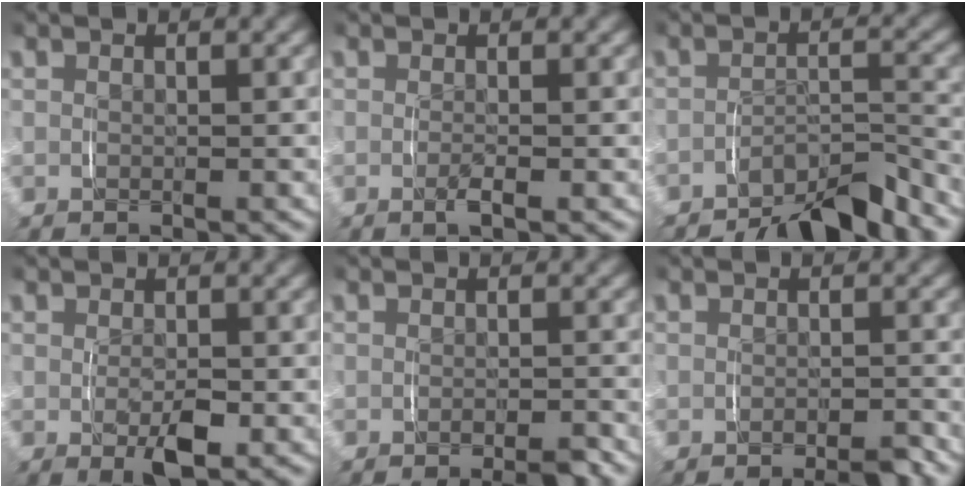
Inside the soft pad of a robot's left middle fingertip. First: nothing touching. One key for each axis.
{"total": 1.1, "fx": -0.5, "fy": 0.2, "fz": 1.0, "tx": -0.023, "ty": -0.003, "tz": -0.007}
{"total": 5.2, "fx": -4.8, "fy": 0.8, "fz": 1.8, "tx": -0.015, "ty": 0.002, "tz": -0.086}
{"total": 2.7, "fx": -0.7, "fy": 1.1, "fz": 2.4, "tx": -0.040, "ty": -0.014, "tz": -0.007}
{"total": 1.6, "fx": -1.2, "fy": 0.2, "fz": 0.9, "tx": -0.012, "ty": 0.002, "tz": -0.023}
{"total": 1.8, "fx": -1.6, "fy": 0.2, "fz": 0.9, "tx": -0.011, "ty": 0.002, "tz": -0.029}